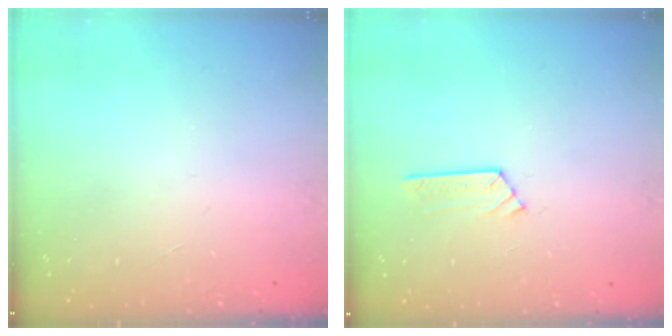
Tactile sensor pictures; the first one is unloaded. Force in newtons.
{"total": 4.1, "press": 4.1, "slide": 0.4}